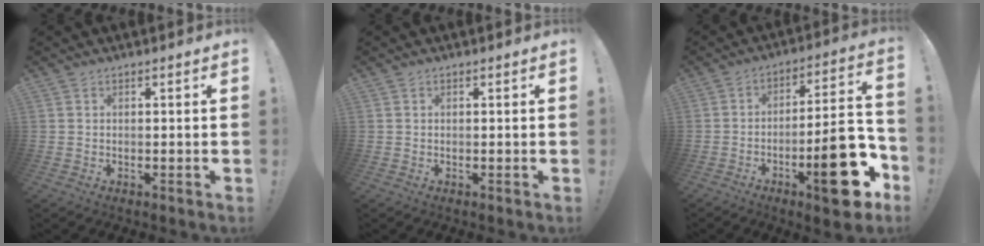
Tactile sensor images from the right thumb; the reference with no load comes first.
{"total": 0.0}
{"total": 22.0, "force": [-8.9, 6.7, 19.0], "torque": [-0.252, 0.050, -0.128]}